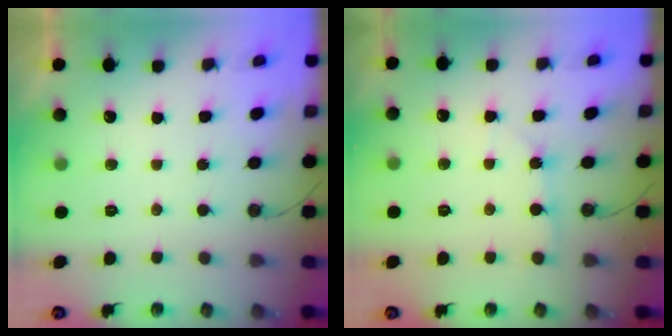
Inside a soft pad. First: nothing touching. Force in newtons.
{"total": 2.5, "press": 2.5, "slide": 0.3}